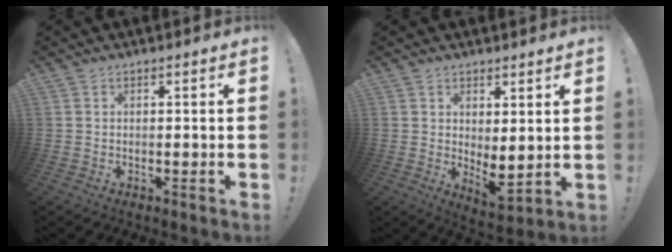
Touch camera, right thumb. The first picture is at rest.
{"total": 5.3, "force": [1.9, 2.0, 4.5], "torque": [-0.041, -0.030, 0.040]}